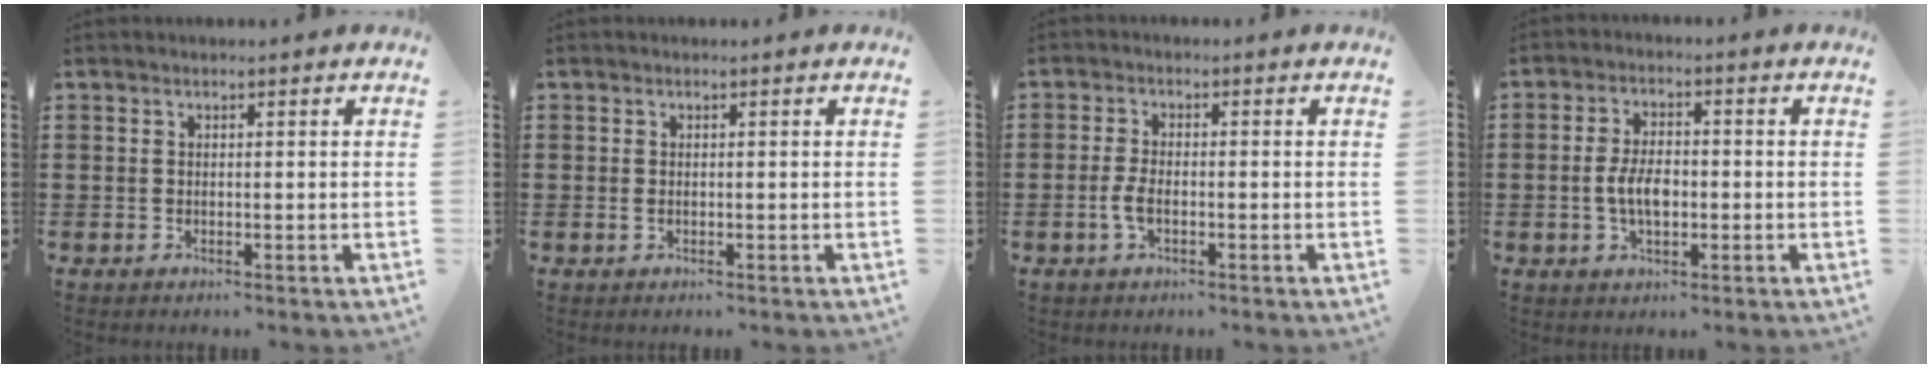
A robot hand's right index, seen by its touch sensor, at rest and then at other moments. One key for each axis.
{"total": 0.7, "fx": -0.1, "fy": 0.1, "fz": 0.7, "tx": -0.017, "ty": -0.004, "tz": 0.000}
{"total": 3.1, "fx": -1.0, "fy": 1.0, "fz": 2.7, "tx": -0.073, "ty": -0.009, "tz": -0.022}
{"total": 5.3, "fx": -0.8, "fy": 2.5, "fz": 4.6, "tx": -0.099, "ty": 0.000, "tz": -0.017}